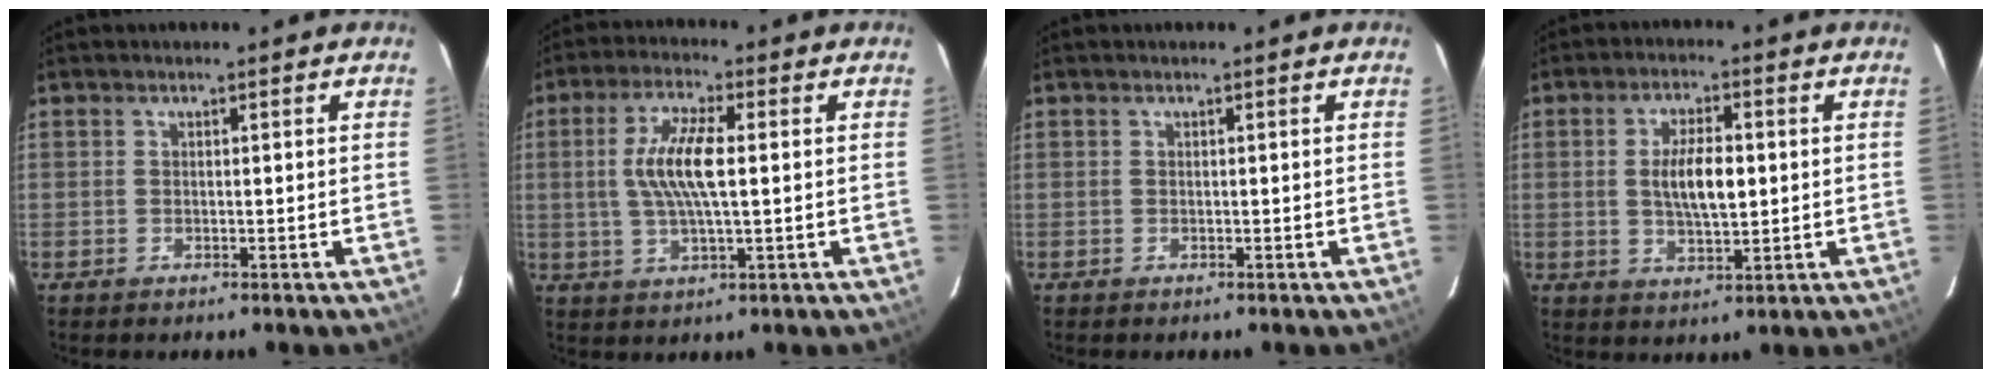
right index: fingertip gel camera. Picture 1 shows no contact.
{"total": 9.2, "force": [0.8, 2.2, 8.9], "torque": [-0.176, 0.004, 0.015]}
{"total": 0.0}
{"total": 7.7, "force": [0.5, 2.9, 7.1], "torque": [-0.132, 0.002, 0.013]}